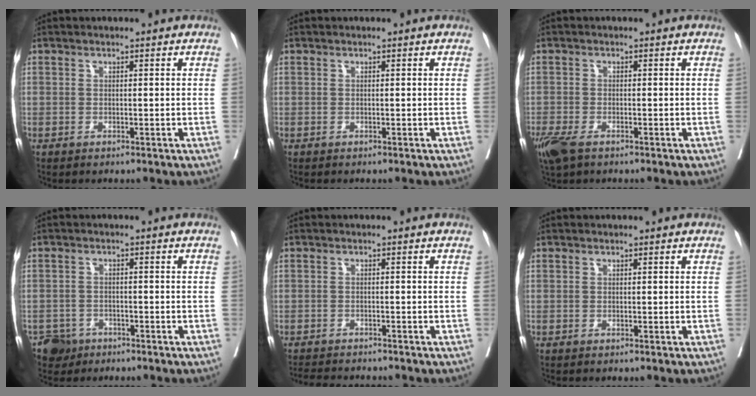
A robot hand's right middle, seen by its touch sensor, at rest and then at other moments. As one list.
[{"total": 0.0}, {"total": 5.8, "force": [-3.9, 2.5, 3.6], "torque": [-0.078, -0.015, -0.070]}, {"total": 3.5, "force": [-2.4, 2.6, -0.2], "torque": [0.006, 0.008, -0.041]}, {"total": 6.0, "force": [-5.7, 0.7, 1.8], "torque": [-0.020, -0.009, -0.088]}, {"total": 0.0}]